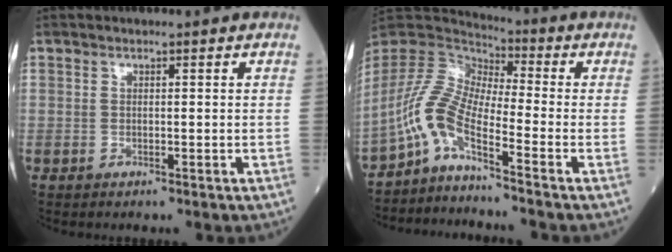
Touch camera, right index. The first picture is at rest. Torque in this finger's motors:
{"motor_torque": [1.11, -1.03, 0.58, 0.17]}